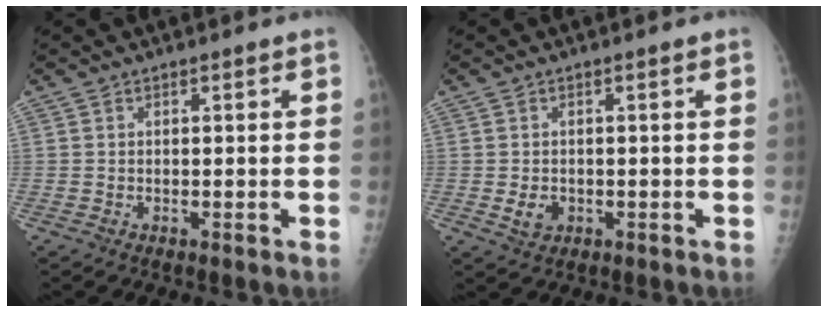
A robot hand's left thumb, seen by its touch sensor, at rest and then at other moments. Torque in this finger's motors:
{"motor_torque": [-0.07, 0.06, 0.10, -0.09, 0.00]}